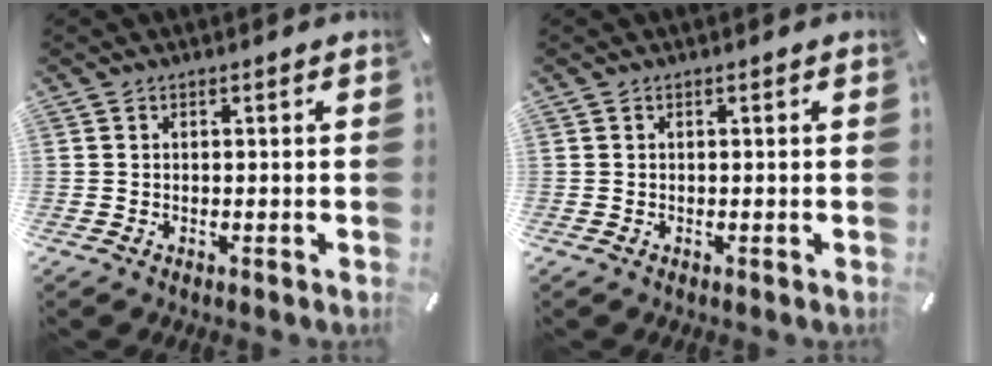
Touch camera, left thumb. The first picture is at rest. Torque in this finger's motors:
{"motor_torque": [-0.16, -0.16, -0.04, 0.01, 0.00]}